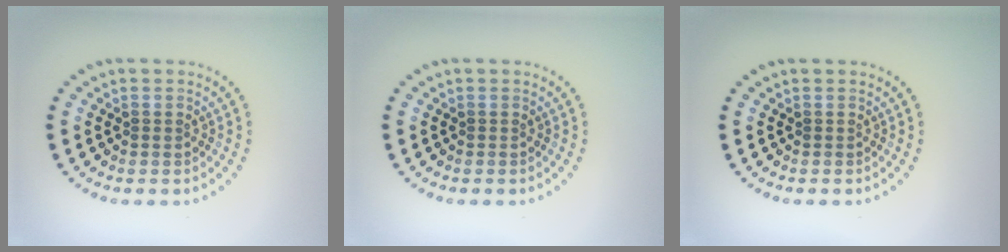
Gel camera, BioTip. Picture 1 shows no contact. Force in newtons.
{"total": 0.0}
{"total": 0.0}